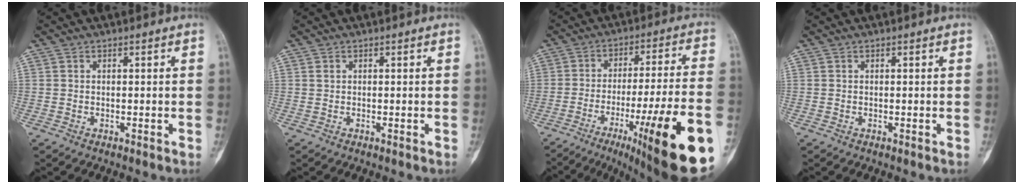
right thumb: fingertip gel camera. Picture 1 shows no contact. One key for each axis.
{"total": 0.7, "fx": 0.3, "fy": 0.5, "fz": 0.3, "tx": -0.002, "ty": 0.002, "tz": 0.007}
{"total": 24.2, "fx": -10.8, "fy": 2.9, "fz": 21.4, "tx": -0.253, "ty": 0.035, "tz": -0.154}
{"total": 0.0}